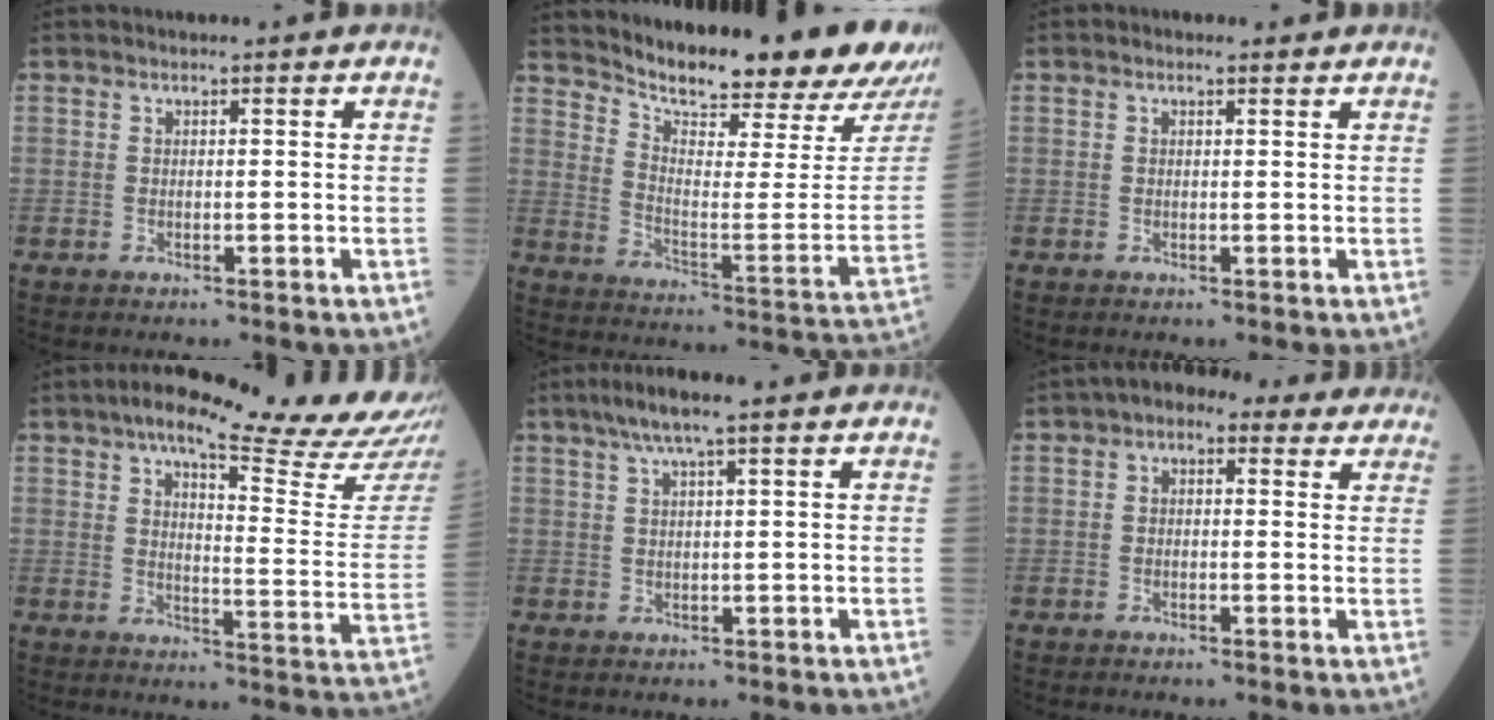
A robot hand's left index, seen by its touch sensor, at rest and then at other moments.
{"total": 22.4, "force": [20.3, 2.8, 9.1], "torque": [-0.149, -0.080, 0.267]}
{"total": 0.7, "force": [0.5, 0.4, 0.4], "torque": [-0.015, 0.003, 0.005]}
{"total": 23.6, "force": [20.2, 1.1, 12.0], "torque": [-0.163, -0.060, 0.241]}
{"total": 5.3, "force": [3.4, 0.0, 4.0], "torque": [-0.078, 0.019, 0.063]}
{"total": 7.3, "force": [4.9, 3.8, 3.9], "torque": [-0.045, 0.039, 0.055]}